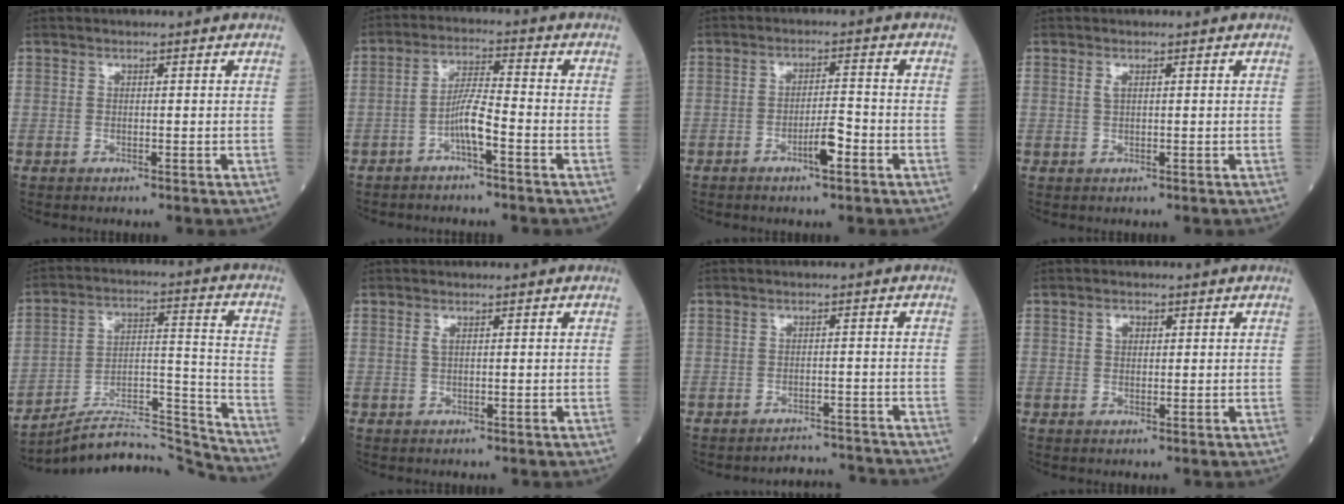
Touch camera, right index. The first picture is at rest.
{"total": 4.8, "force": [-2.5, 0.1, 4.1], "torque": [-0.080, 0.010, -0.049]}
{"total": 3.8, "force": [-2.0, 0.4, 3.2], "torque": [-0.054, 0.001, -0.036]}
{"total": 0.8, "force": [0.4, 0.2, 0.7], "torque": [-0.019, 0.000, 0.007]}
{"total": 16.8, "force": [-16.7, -1.0, 2.0], "torque": [-0.027, 0.048, -0.271]}
{"total": 0.8, "force": [0.3, 0.2, 0.7], "torque": [-0.021, -0.001, 0.006]}
{"total": 5.1, "force": [-5.0, -0.1, -1.1], "torque": [0.020, 0.008, -0.068]}
{"total": 1.6, "force": [0.6, 1.1, 1.0], "torque": [-0.016, 0.002, 0.009]}